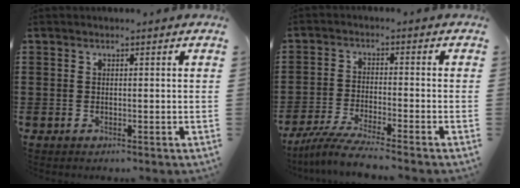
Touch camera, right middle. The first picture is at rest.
{"total": 5.0, "force": [-4.5, -0.3, 2.3], "torque": [-0.059, -0.020, -0.090]}